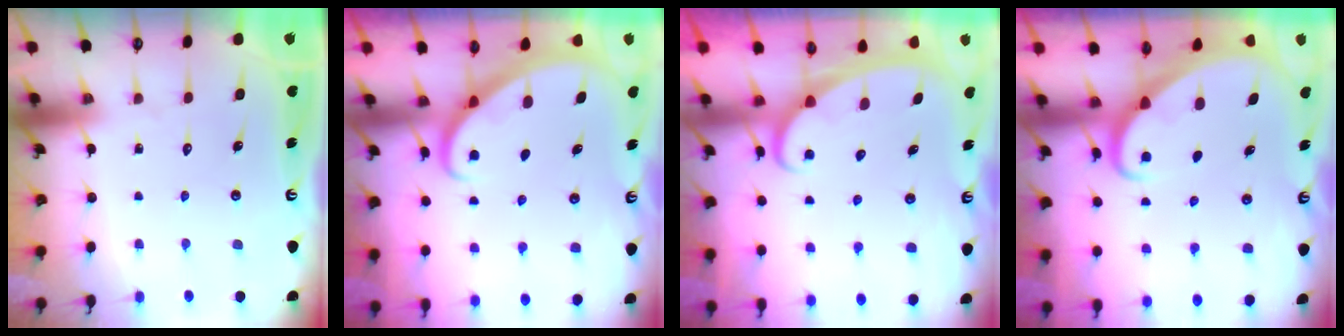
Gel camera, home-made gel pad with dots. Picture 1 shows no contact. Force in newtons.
{"total": 2.9, "press": 2.9, "slide": 0.2}
{"total": 2.5, "press": 2.5, "slide": 0.3}
{"total": 2.5, "press": 2.5, "slide": 0.2}